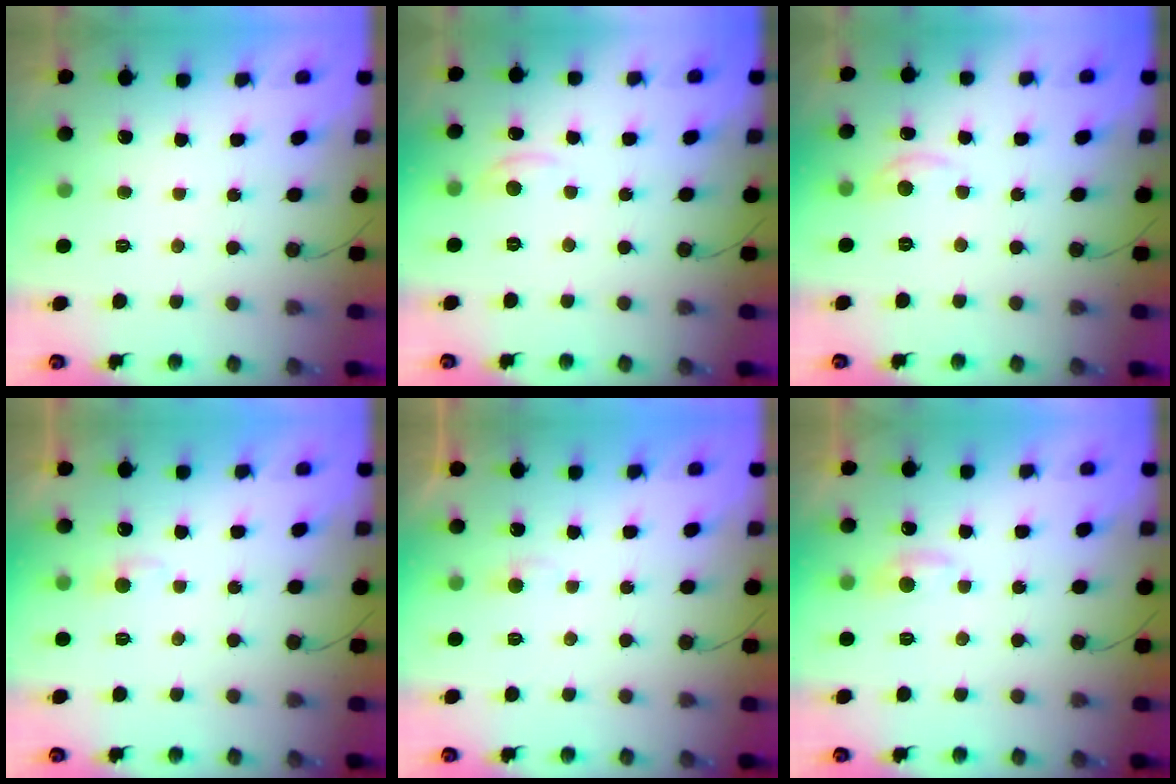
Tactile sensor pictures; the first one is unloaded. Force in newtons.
{"total": 3.1, "press": 3.1, "slide": 0.2}
{"total": 5.3, "press": 5.2, "slide": 0.7}
{"total": 3.3, "press": 3.3, "slide": 0.4}
{"total": 2.8, "press": 2.8, "slide": 0.3}
{"total": 5.2, "press": 5.2, "slide": 0.8}